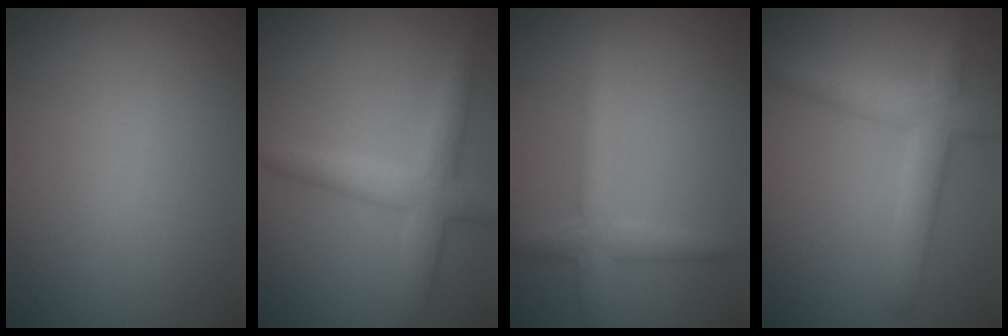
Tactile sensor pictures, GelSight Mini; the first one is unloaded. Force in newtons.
{"total": 4.2, "press": 4.2, "slide": 0.2}
{"total": 2.8, "press": 2.8, "slide": 0.1}
{"total": 4.1, "press": 4.1, "slide": 0.2}